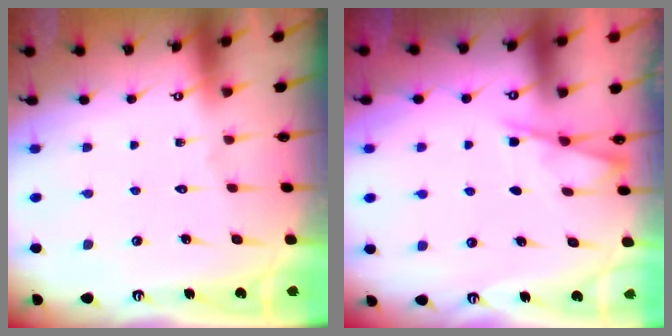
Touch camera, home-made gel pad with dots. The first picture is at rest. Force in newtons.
{"total": 4.9, "press": 4.8, "slide": 0.7}